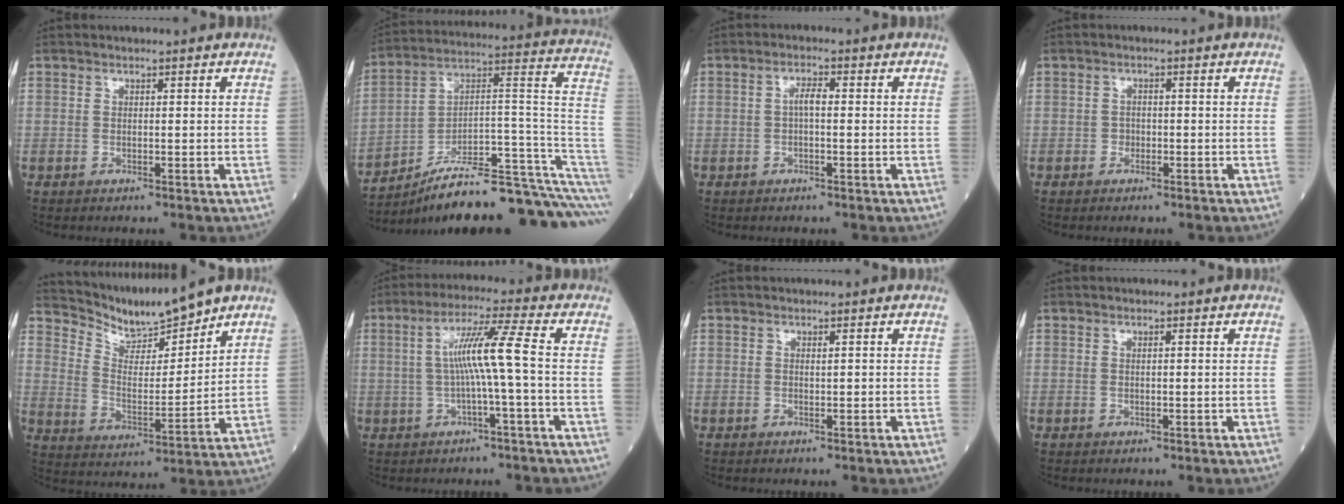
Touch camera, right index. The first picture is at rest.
{"total": 23.9, "force": [-19.4, 0.6, 14.0], "torque": [-0.121, 0.049, -0.296]}
{"total": 2.4, "force": [0.1, 0.8, 2.3], "torque": [-0.050, 0.006, 0.002]}
{"total": 1.2, "force": [-0.5, 1.0, 0.4], "torque": [-0.012, 0.004, -0.007]}
{"total": 10.2, "force": [9.8, 0.9, 2.4], "torque": [-0.057, 0.003, 0.197]}
{"total": 8.2, "force": [-0.3, -0.8, 8.1], "torque": [-0.154, 0.015, -0.004]}
{"total": 0.6, "force": [0.2, 0.1, 0.5], "torque": [-0.012, -0.002, 0.003]}
{"total": 0.6, "force": [0.2, 0.2, 0.6], "torque": [-0.016, 0.001, 0.006]}